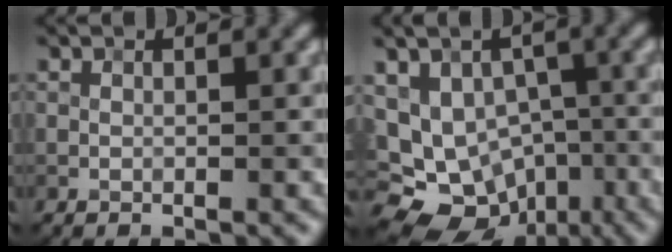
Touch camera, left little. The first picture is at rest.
{"total": 12.1, "force": [-3.4, 10.2, 5.6], "torque": [-0.092, -0.012, -0.045]}